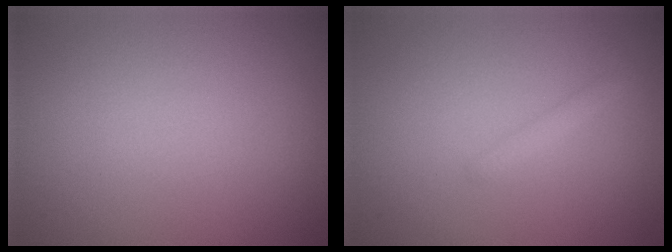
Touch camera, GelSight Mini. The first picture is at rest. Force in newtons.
{"total": 0.9, "press": 0.9, "slide": 0.0}